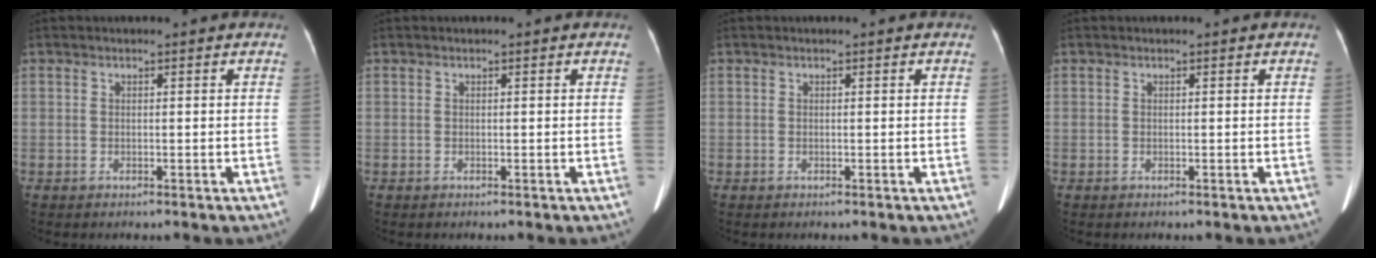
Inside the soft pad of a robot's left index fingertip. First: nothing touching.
{"total": 0.0}
{"total": 0.0}
{"total": 0.0}